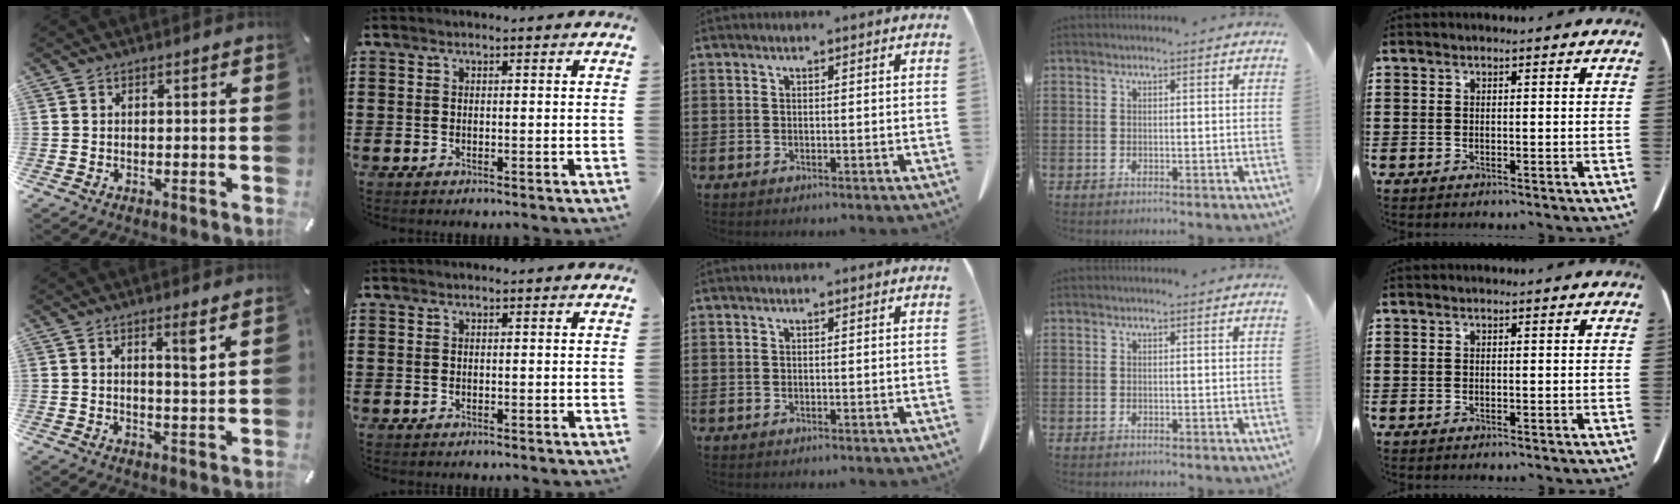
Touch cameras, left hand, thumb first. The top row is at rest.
{"thumb": {"total": 4.5, "force": [2.2, 0.2, 4.0], "torque": [-0.060, -0.011, 0.028]}}